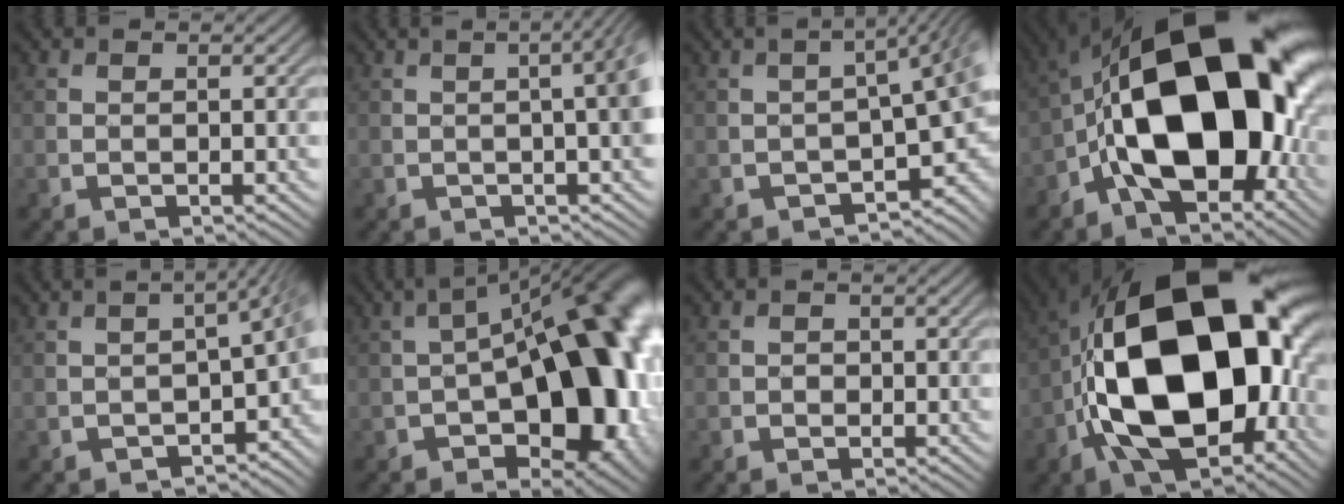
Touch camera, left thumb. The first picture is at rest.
{"total": 6.3, "force": [0.1, 1.9, 6.0], "torque": [-0.059, 0.014, -0.006]}
{"total": 8.0, "force": [-2.6, 3.1, 6.9], "torque": [-0.096, -0.021, -0.032]}
{"total": 19.9, "force": [-2.5, 10.5, 16.7], "torque": [-0.273, 0.009, -0.056]}
{"total": 8.5, "force": [-3.1, 3.9, 6.8], "torque": [-0.085, -0.029, -0.038]}
{"total": 19.5, "force": [-2.9, 10.7, 16.0], "torque": [-0.182, -0.015, -0.039]}
{"total": 0.8, "force": [-0.2, 0.7, 0.2], "torque": [0.000, -0.003, -0.005]}
{"total": 21.3, "force": [-2.4, 12.6, 17.0], "torque": [-0.331, -0.022, -0.038]}